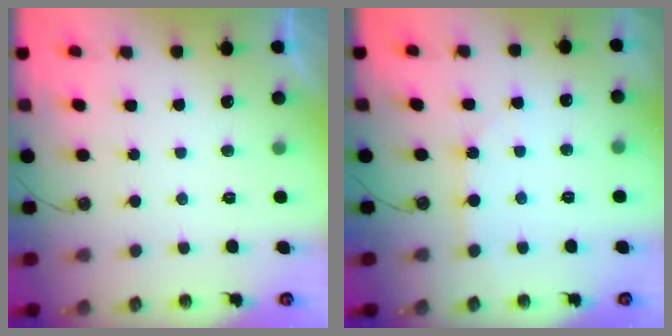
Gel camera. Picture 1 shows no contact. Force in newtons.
{"total": 2.5, "press": 2.5, "slide": 0.3}